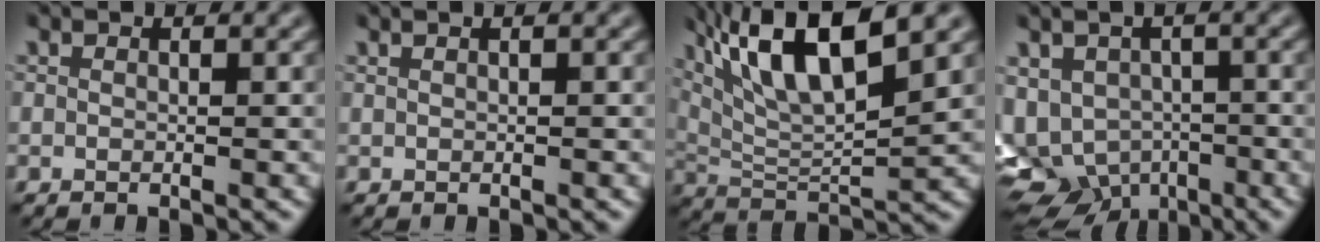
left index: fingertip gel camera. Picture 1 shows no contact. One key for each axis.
{"total": 1.3, "fx": 0.7, "fy": 0.6, "fz": 0.9, "tx": -0.005, "ty": -0.004, "tz": 0.000}
{"total": 10.4, "fx": 5.3, "fy": 2.8, "fz": 8.4, "tx": -0.146, "ty": 0.008, "tz": 0.098}
{"total": 8.9, "fx": -3.9, "fy": 6.4, "fz": 4.8, "tx": -0.071, "ty": -0.017, "tz": -0.047}